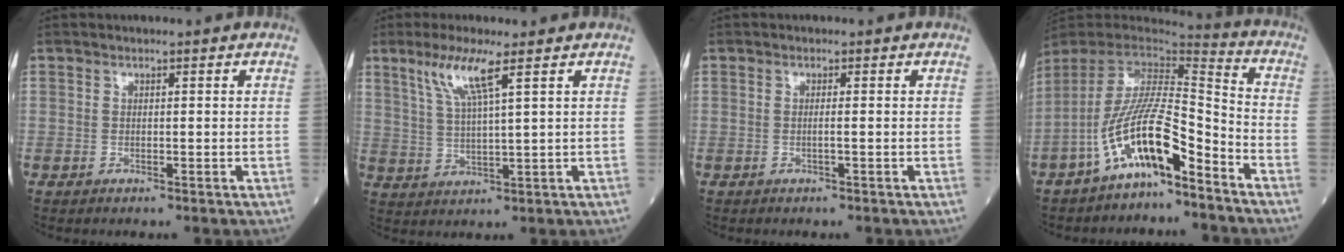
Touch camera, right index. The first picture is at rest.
{"total": 6.8, "force": [3.8, -0.1, 5.7], "torque": [-0.120, -0.001, 0.080]}
{"total": 0.9, "force": [-0.1, -0.2, 0.8], "torque": [-0.017, -0.001, -0.003]}
{"total": 13.9, "force": [-7.9, 3.0, 11.0], "torque": [-0.214, 0.008, -0.146]}